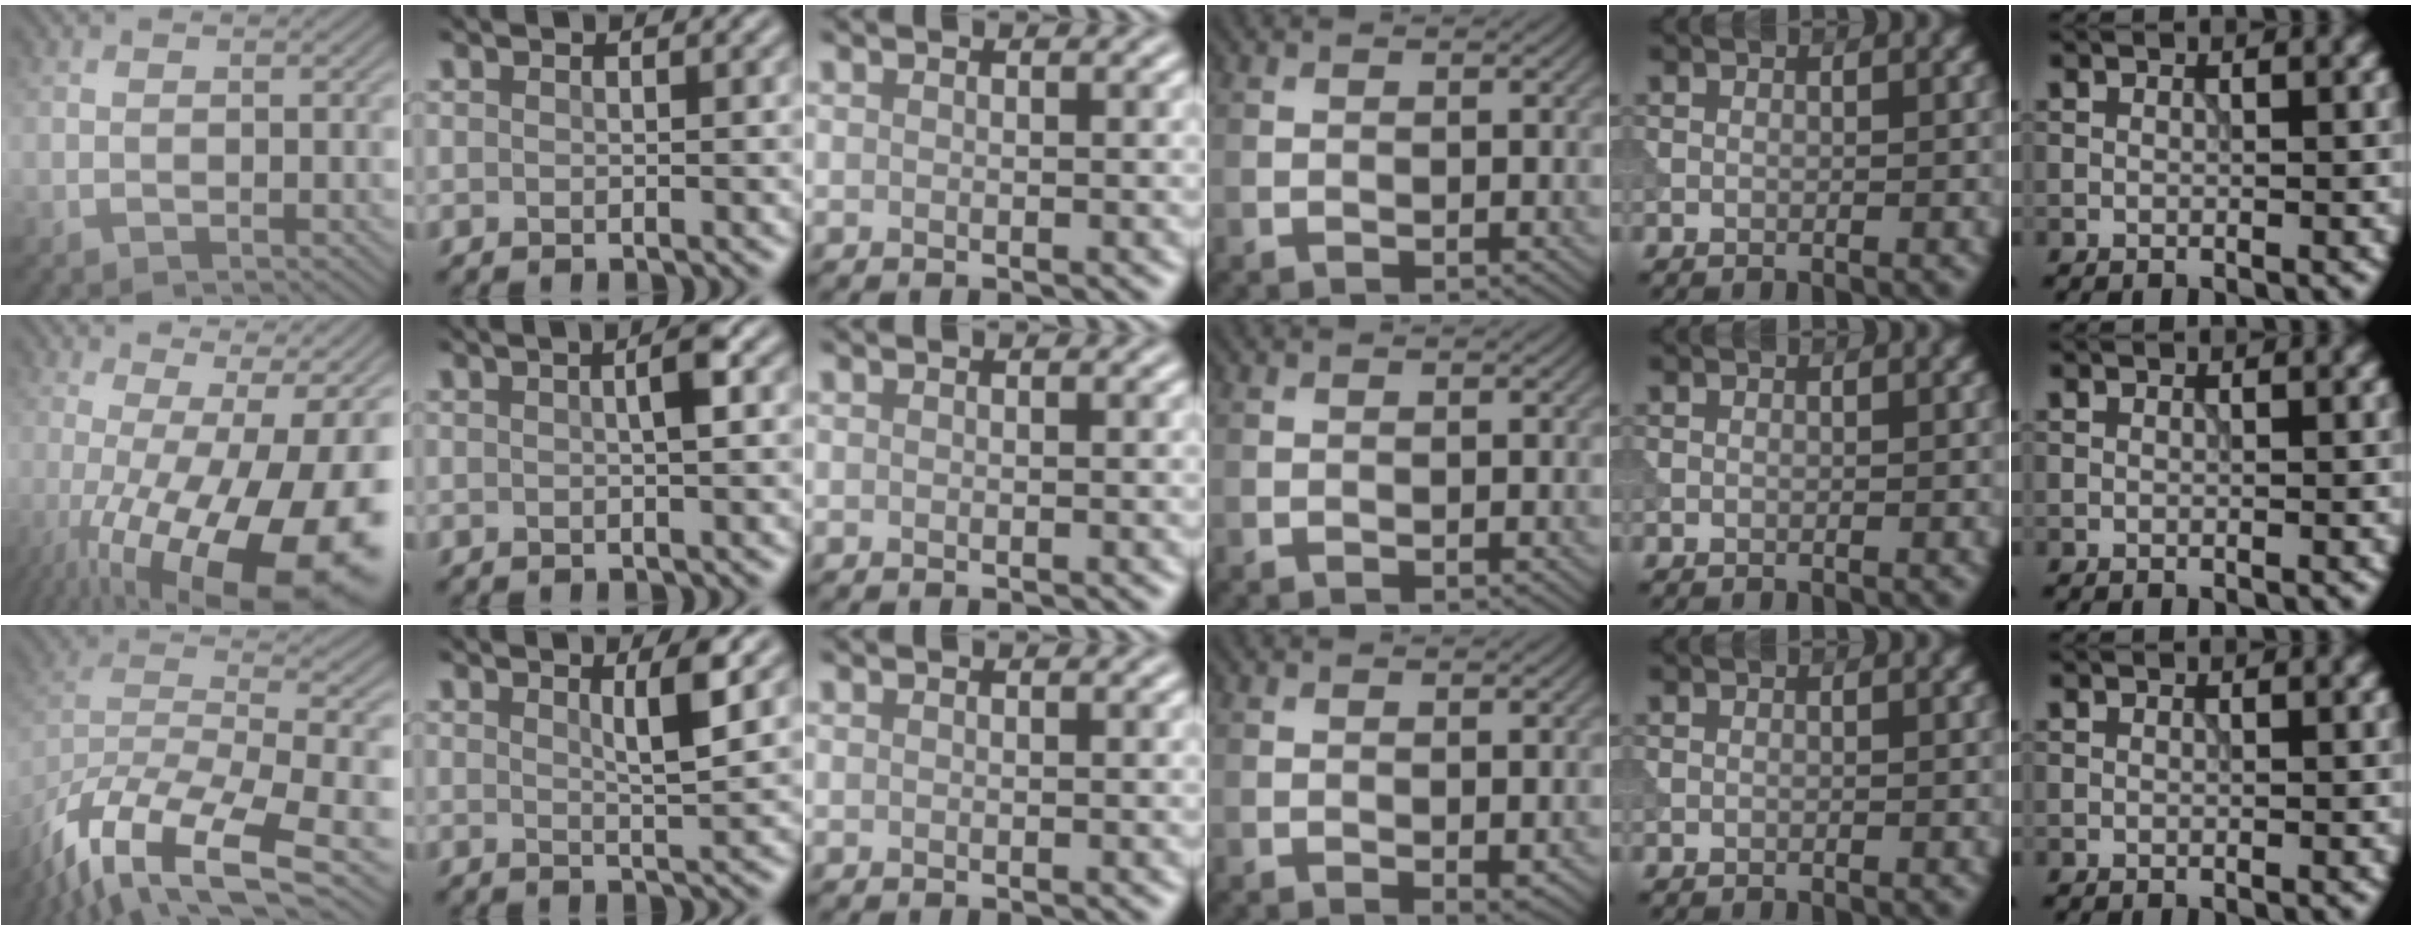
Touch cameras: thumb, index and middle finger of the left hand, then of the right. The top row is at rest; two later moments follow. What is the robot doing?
{"motion": "extract", "object": "tissue"}